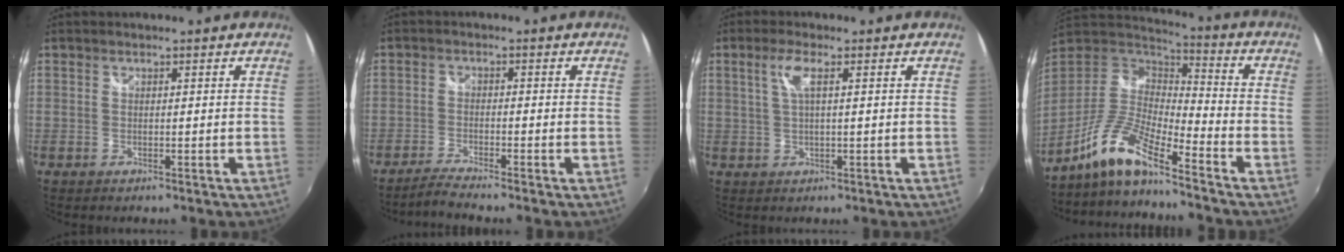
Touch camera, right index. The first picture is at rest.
{"total": 3.5, "force": [-3.3, -0.3, 1.1], "torque": [-0.042, -0.005, -0.070]}
{"total": 3.3, "force": [1.0, 0.1, 3.2], "torque": [-0.065, 0.003, 0.020]}
{"total": 12.4, "force": [-9.5, 1.8, 7.7], "torque": [-0.167, 0.001, -0.193]}